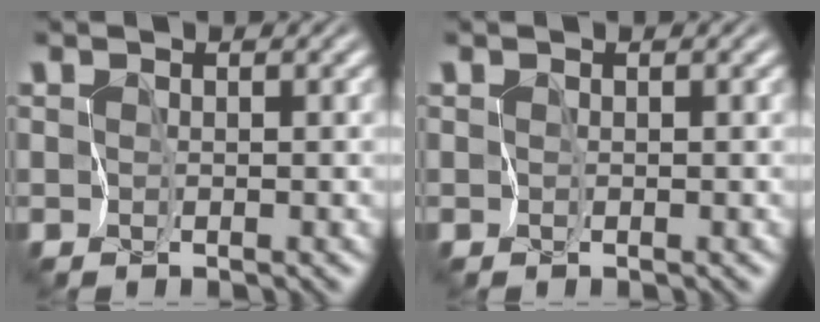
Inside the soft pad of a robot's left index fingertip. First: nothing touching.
{"total": 0.0}